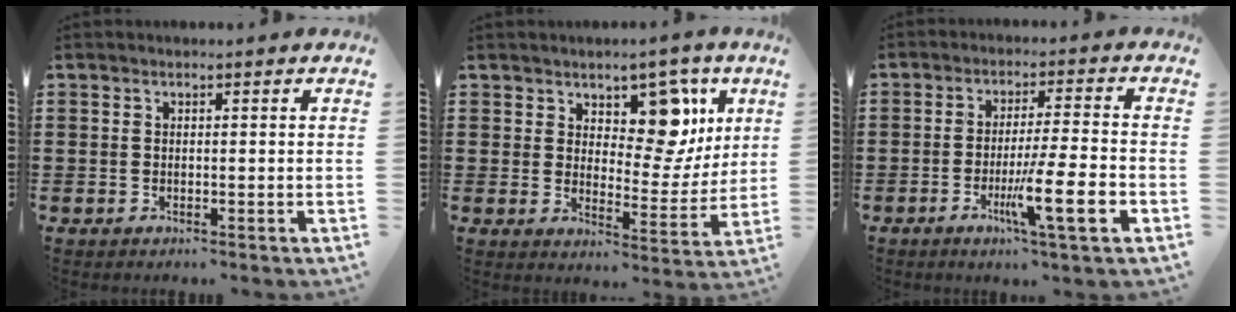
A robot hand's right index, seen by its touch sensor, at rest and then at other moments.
{"total": 9.7, "force": [5.5, 5.5, 5.7], "torque": [-0.089, -0.027, 0.092]}
{"total": 9.6, "force": [-3.6, 0.4, 8.9], "torque": [-0.157, -0.010, -0.064]}